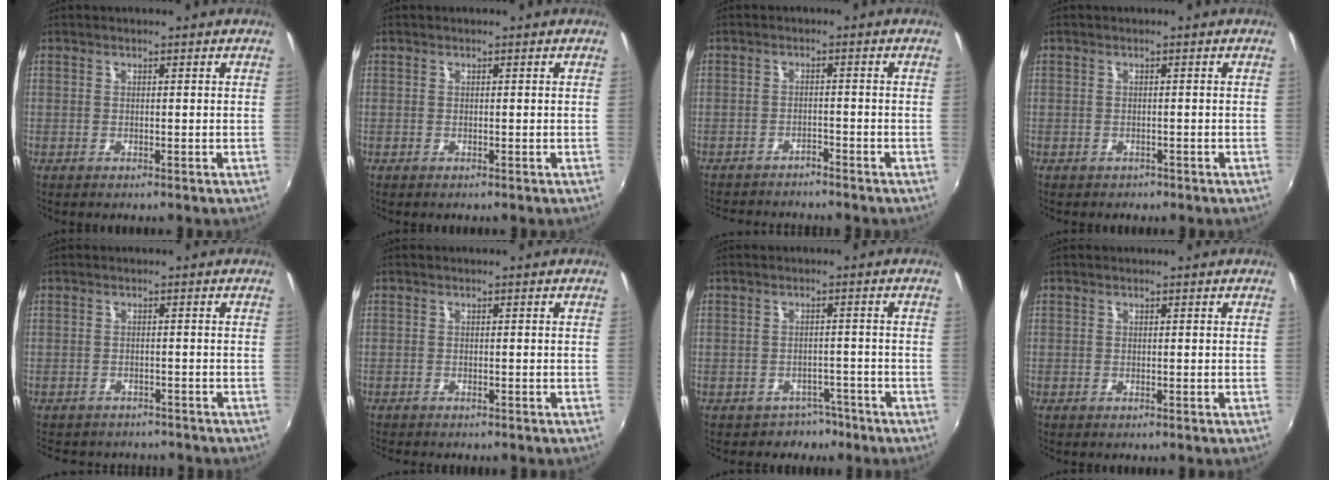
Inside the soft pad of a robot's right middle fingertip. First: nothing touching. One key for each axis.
{"total": 0.0}
{"total": 6.8, "fx": -6.4, "fy": 1.3, "fz": 1.8, "tx": -0.049, "ty": -0.008, "tz": -0.095}
{"total": 1.2, "fx": -0.8, "fy": 0.9, "fz": 0.2, "tx": -0.008, "ty": -0.003, "tz": -0.008}
{"total": 6.9, "fx": -6.0, "fy": 3.0, "fz": 1.7, "tx": -0.045, "ty": -0.006, "tz": -0.087}
{"total": 2.3, "fx": -2.2, "fy": 0.5, "fz": 0.7, "tx": -0.022, "ty": -0.011, "tz": -0.036}
{"total": 4.1, "fx": -3.0, "fy": 2.8, "fz": 0.0, "tx": -0.002, "ty": 0.013, "tz": -0.042}
{"total": 0.0}